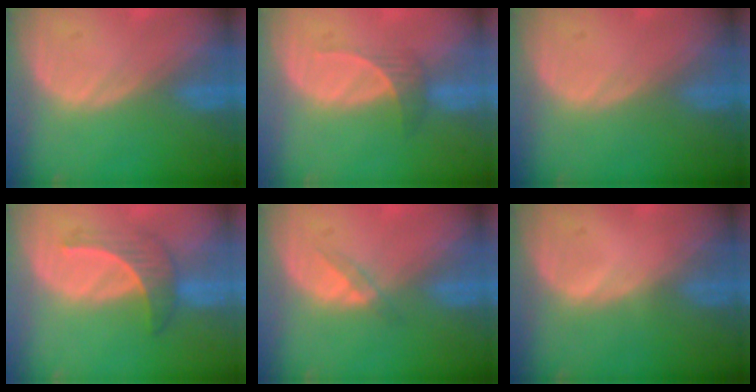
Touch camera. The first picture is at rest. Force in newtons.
{"total": 2.5, "press": 2.3, "slide": 0.9}
{"total": 0.0}
{"total": 4.5, "press": 4.4, "slide": 0.8}
{"total": 1.8, "press": 1.4, "slide": 1.0}
{"total": 0.5, "press": 0.1, "slide": 0.5}